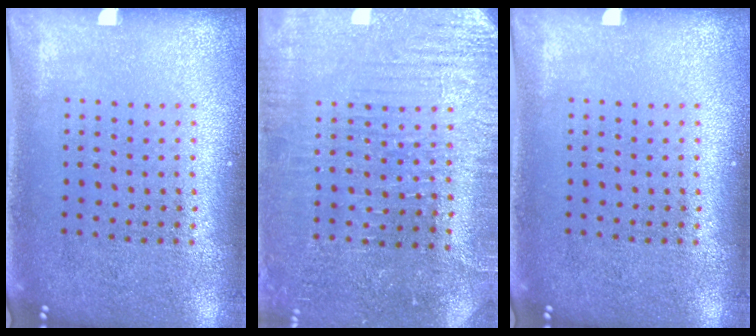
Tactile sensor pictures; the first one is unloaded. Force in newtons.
{"total": 3.4, "press": 3.4, "slide": 0.5}
{"total": 0.0}